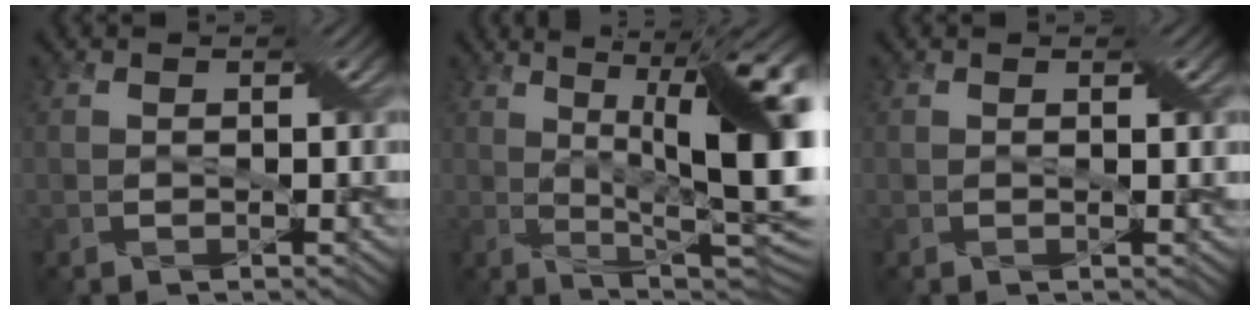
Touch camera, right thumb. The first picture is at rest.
{"total": 17.7, "force": [3.1, 5.3, 16.6], "torque": [-0.225, 0.031, 0.046]}
{"total": 1.0, "force": [0.4, 0.0, 0.9], "torque": [-0.015, 0.001, 0.005]}